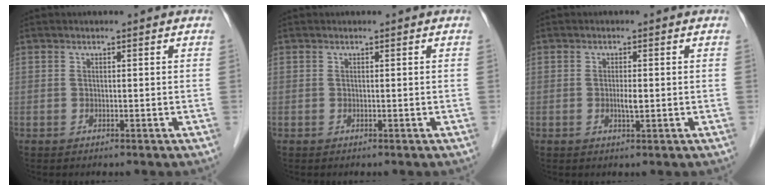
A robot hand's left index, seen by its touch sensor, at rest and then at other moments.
{"total": 0.0}
{"total": 1.7, "force": [-0.2, 0.3, 1.7], "torque": [-0.033, 0.000, -0.003]}